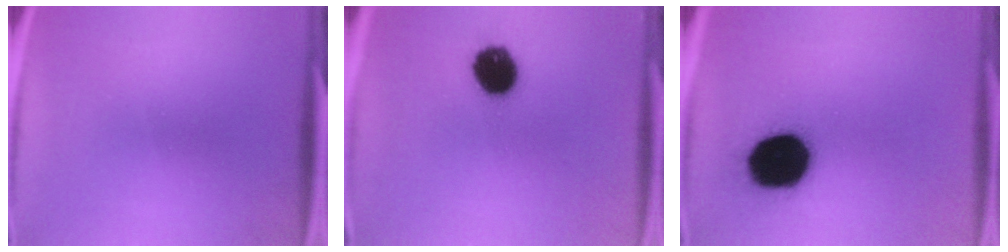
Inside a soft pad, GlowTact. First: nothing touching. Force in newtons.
{"total": 10.8}
{"total": 19.7}